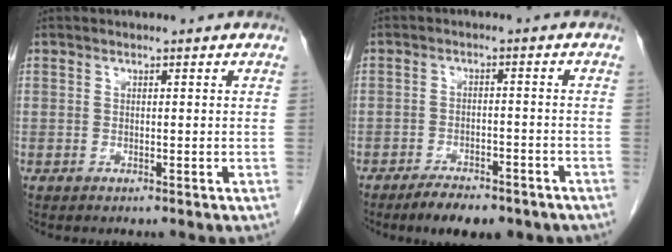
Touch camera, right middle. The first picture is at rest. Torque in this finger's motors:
{"motor_torque": [0.93, -0.93, 0.20, 0.04]}